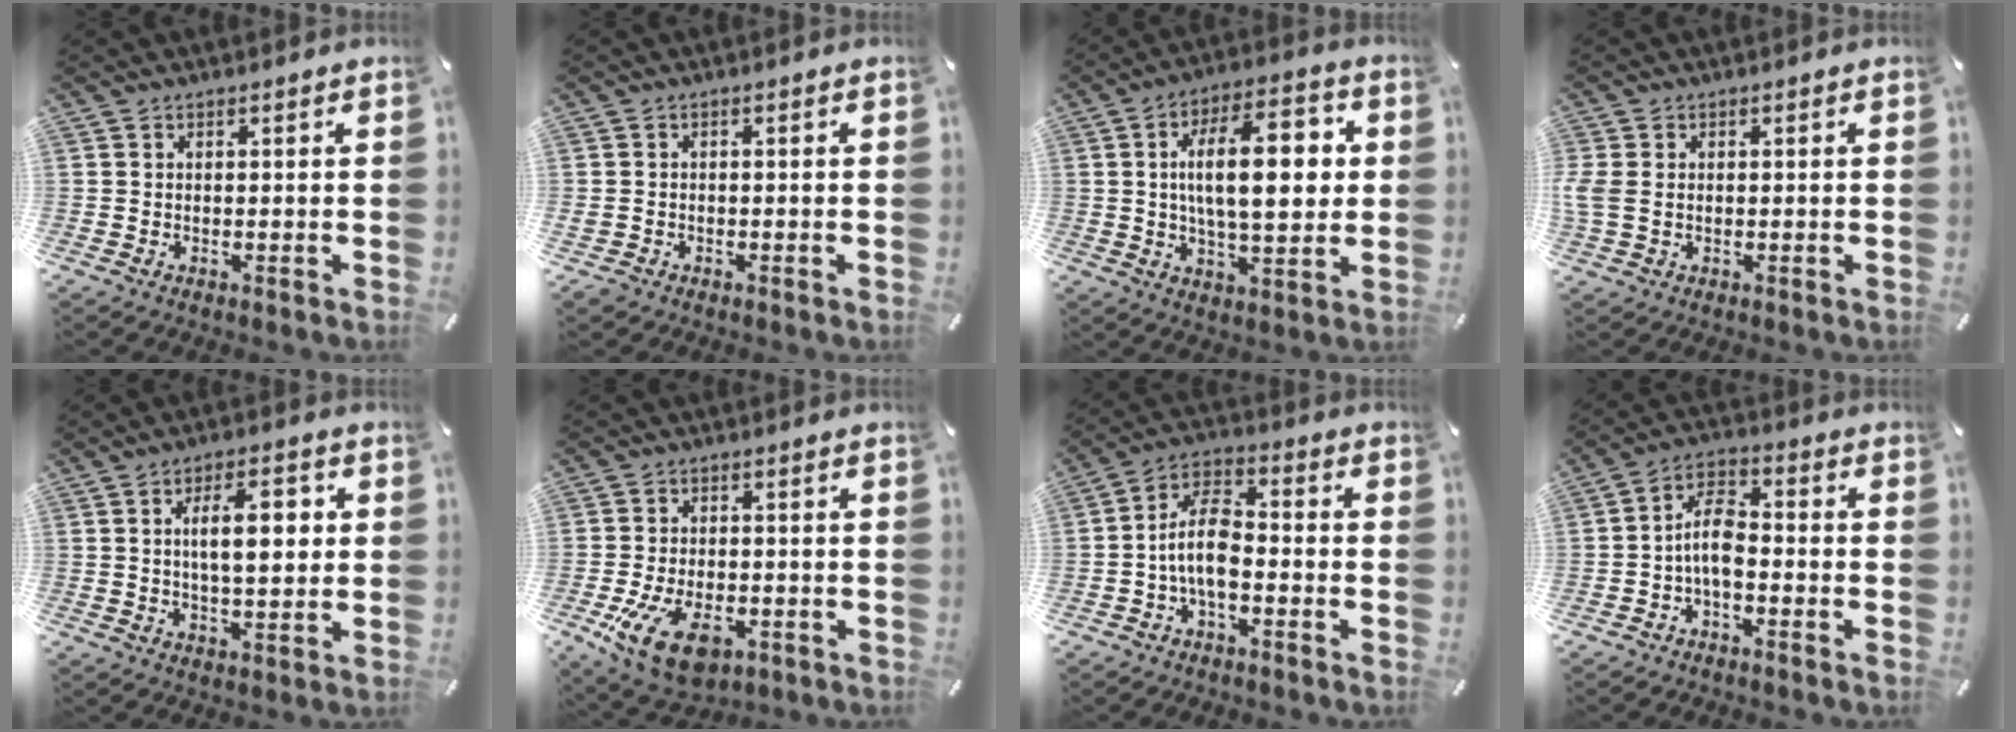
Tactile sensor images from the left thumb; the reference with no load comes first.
{"total": 1.6, "force": [-0.8, 1.4, 0.5], "torque": [-0.008, 0.004, -0.016]}
{"total": 17.5, "force": [2.6, 7.9, 15.4], "torque": [-0.250, 0.002, 0.033]}
{"total": 3.3, "force": [-0.1, 2.6, 2.1], "torque": [-0.052, 0.003, -0.003]}
{"total": 10.5, "force": [1.9, 4.6, 9.2], "torque": [-0.152, 0.001, 0.024]}
{"total": 11.6, "force": [-4.7, 7.0, 8.1], "torque": [-0.163, 0.008, -0.082]}
{"total": 10.6, "force": [-3.2, 5.6, 8.5], "torque": [-0.178, 0.012, -0.059]}
{"total": 8.7, "force": [-2.5, 4.8, 6.8], "torque": [-0.139, 0.016, -0.044]}